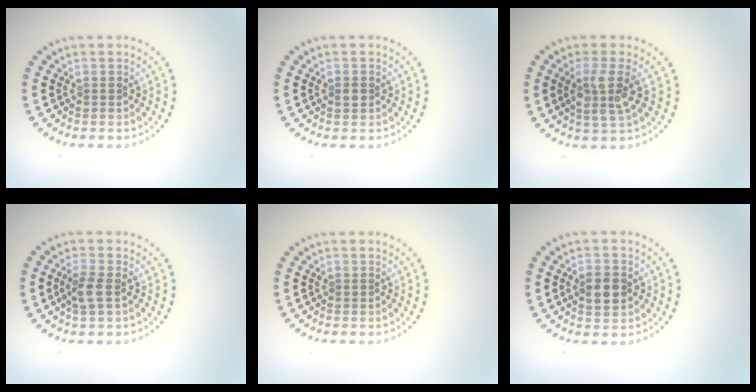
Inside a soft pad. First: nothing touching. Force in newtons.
{"total": 1.2, "press": 1.2, "slide": 0.0}
{"total": 3.1, "press": 2.7, "slide": 1.5}
{"total": 1.9, "press": 1.8, "slide": 0.6}
{"total": 0.0}
{"total": 3.0, "press": 3.0, "slide": 0.1}